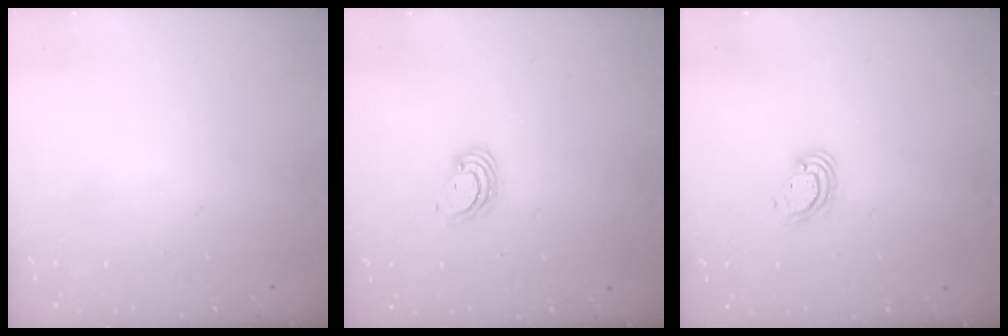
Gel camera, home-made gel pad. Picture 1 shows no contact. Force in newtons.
{"total": 3.5, "press": 3.5, "slide": 0.2}
{"total": 4.6, "press": 4.6, "slide": 0.2}